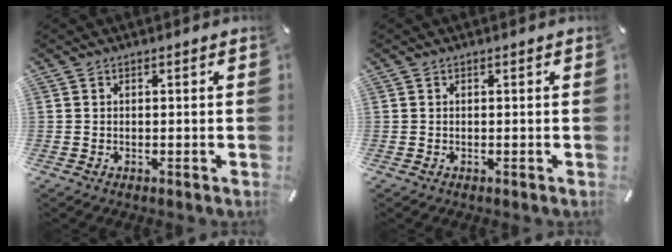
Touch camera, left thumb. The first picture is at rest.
{"total": 0.0}